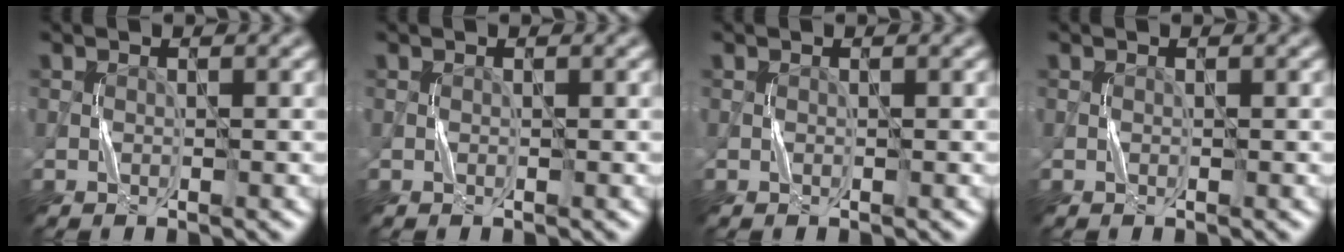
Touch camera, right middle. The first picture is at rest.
{"total": 0.0}
{"total": 0.0}
{"total": 0.0}